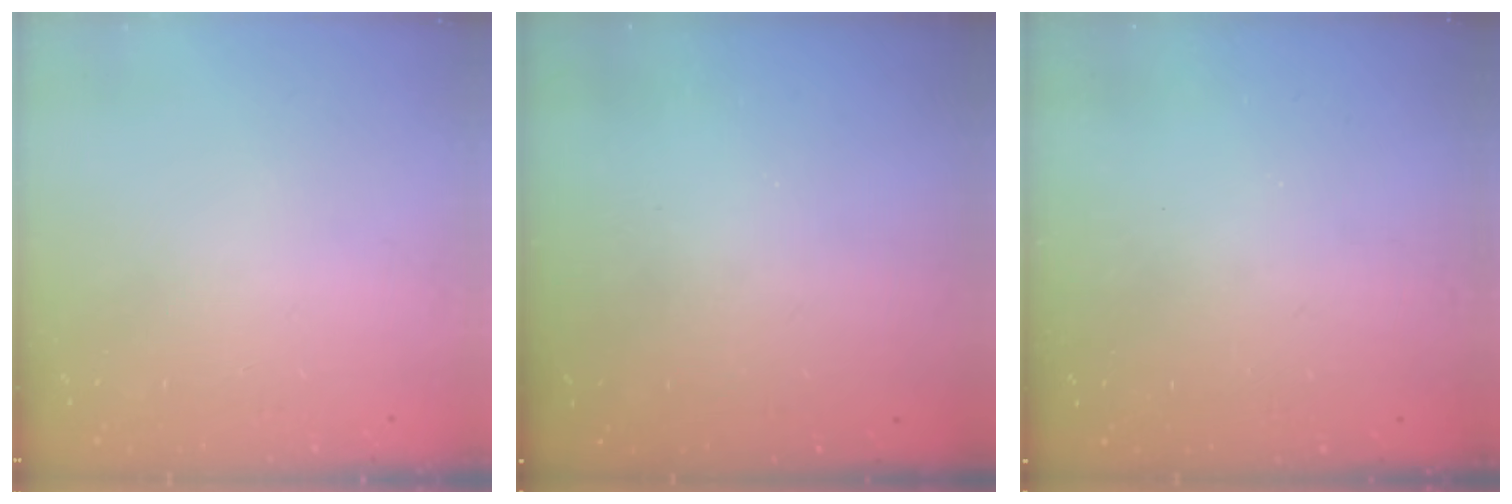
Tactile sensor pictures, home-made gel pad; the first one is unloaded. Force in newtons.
{"total": 3.0, "press": 3.0, "slide": 0.1}
{"total": 3.2, "press": 3.2, "slide": 0.1}